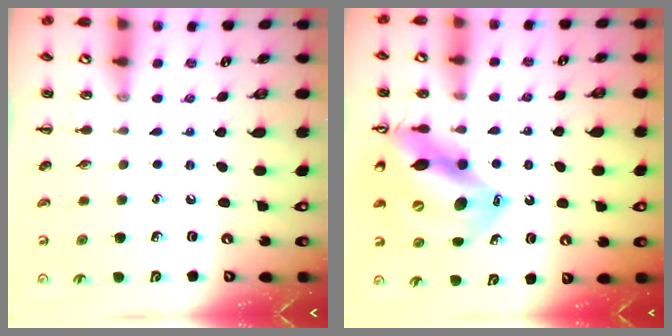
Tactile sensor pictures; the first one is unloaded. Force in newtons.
{"total": 17.2, "press": 16.3, "slide": 5.5}